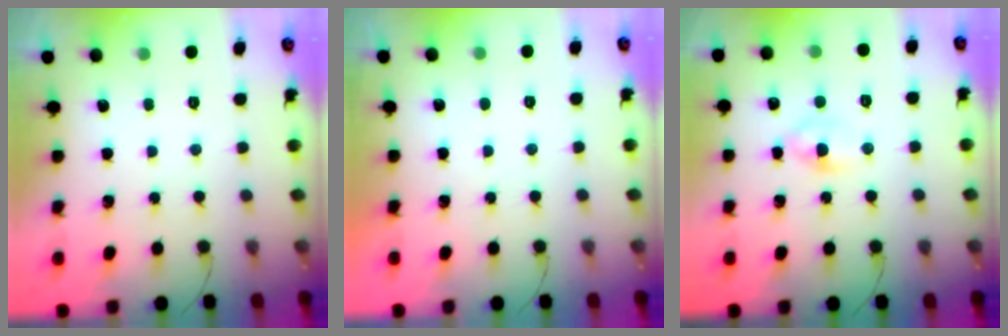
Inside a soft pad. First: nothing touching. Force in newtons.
{"total": 0.9, "press": 0.9, "slide": 0.1}
{"total": 3.1, "press": 2.9, "slide": 1.1}